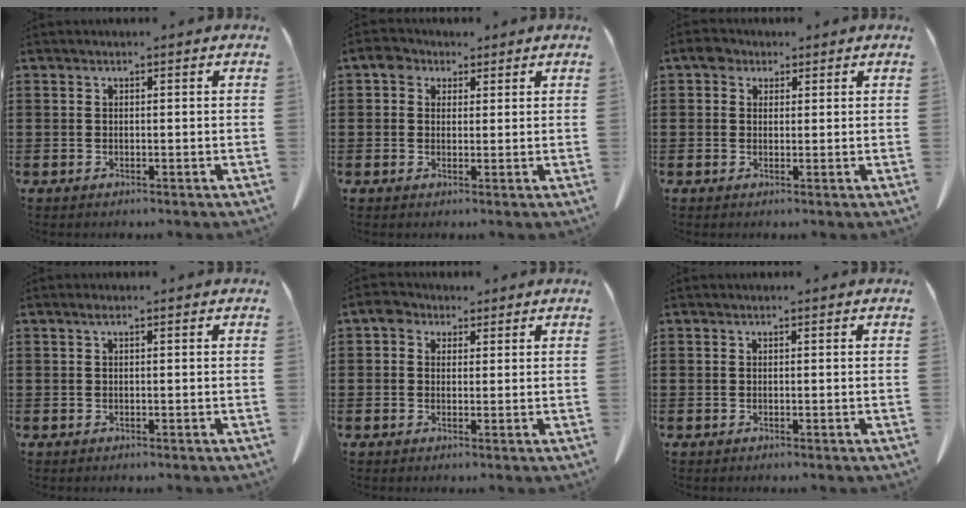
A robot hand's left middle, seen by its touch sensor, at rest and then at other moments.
{"total": 2.8, "force": [1.7, 2.0, 1.0], "torque": [-0.021, 0.006, 0.029]}
{"total": 2.7, "force": [1.8, 1.8, 1.1], "torque": [-0.022, 0.003, 0.031]}
{"total": 0.7, "force": [0.1, 0.1, 0.7], "torque": [-0.014, 0.001, 0.003]}
{"total": 2.6, "force": [1.5, 1.9, 1.1], "torque": [-0.021, 0.006, 0.025]}
{"total": 0.0}